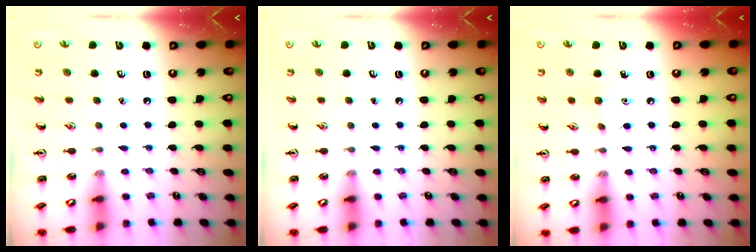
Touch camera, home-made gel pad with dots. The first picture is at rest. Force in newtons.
{"total": 0.0}
{"total": 5.8, "press": 5.5, "slide": 1.8}